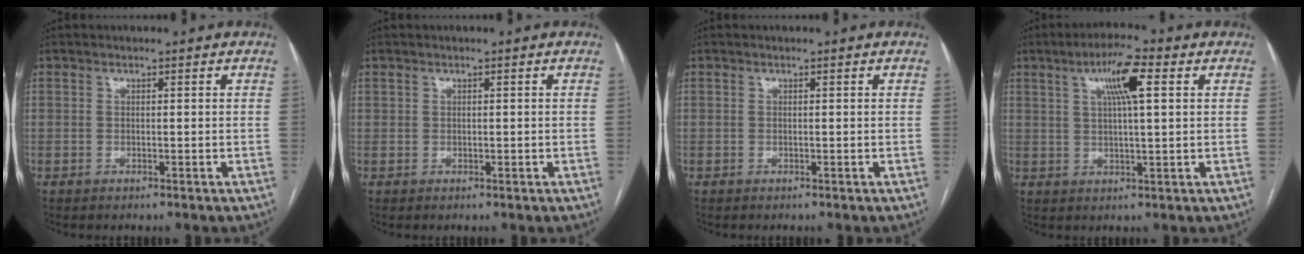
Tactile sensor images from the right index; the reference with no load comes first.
{"total": 0.5, "force": [0.2, 0.4, 0.2], "torque": [-0.005, 0.003, 0.004]}
{"total": 0.0}
{"total": 7.6, "force": [2.9, 0.8, 7.0], "torque": [-0.125, 0.011, 0.047]}